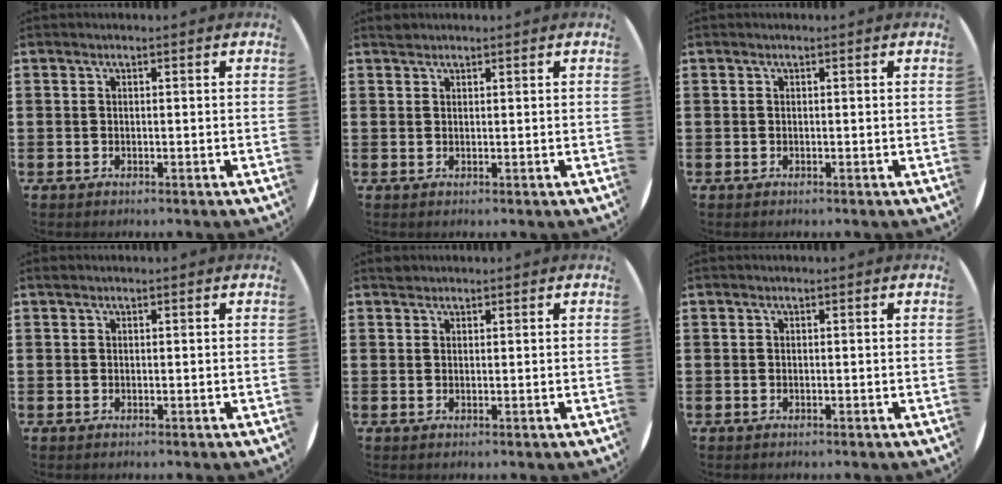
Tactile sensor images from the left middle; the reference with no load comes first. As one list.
[{"total": 0.7, "force": [0.7, 0.2, 0.0], "torque": [-0.002, 0.001, 0.014]}, {"total": 0.0}, {"total": 0.0}, {"total": 0.9, "force": [0.8, 0.3, 0.0], "torque": [-0.002, 0.002, 0.017]}, {"total": 0.0}]